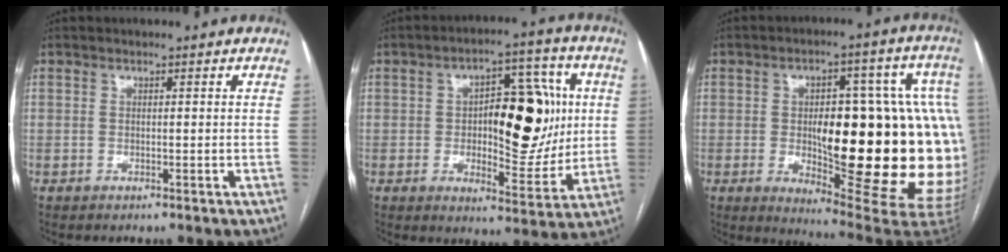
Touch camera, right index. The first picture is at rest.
{"total": 16.0, "force": [1.5, 6.7, 14.5], "torque": [-0.202, 0.025, 0.032]}
{"total": 28.5, "force": [-2.0, 6.6, 27.7], "torque": [-0.281, 0.026, -0.007]}